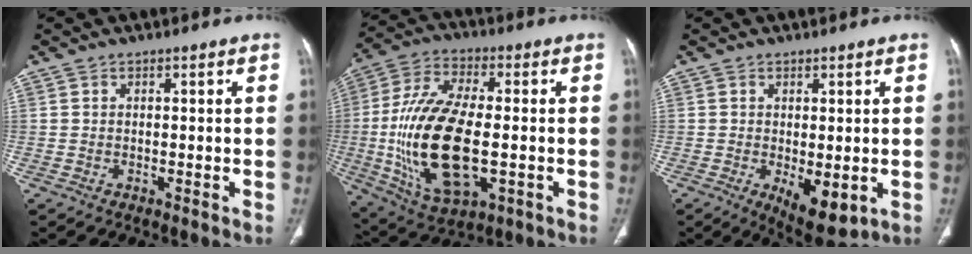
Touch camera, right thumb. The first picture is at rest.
{"total": 22.2, "force": [-2.7, 10.4, 19.4], "torque": [-0.393, 0.003, -0.035]}
{"total": 7.8, "force": [-1.8, 3.5, 6.7], "torque": [-0.092, -0.019, -0.015]}